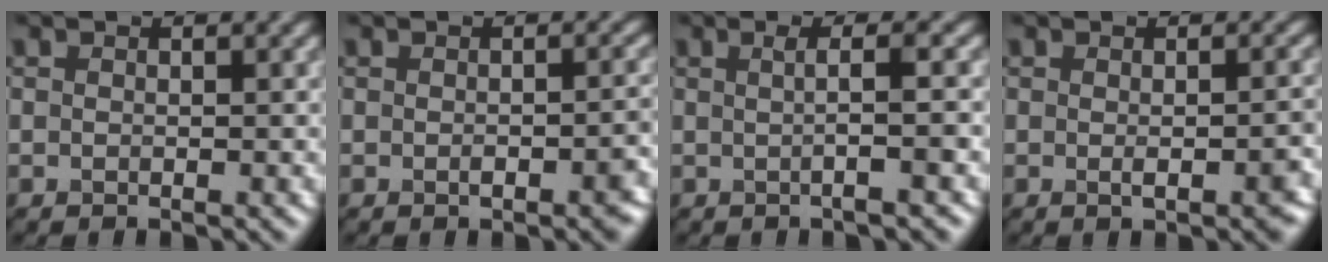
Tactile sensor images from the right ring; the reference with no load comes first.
{"total": 2.6, "force": [-1.1, 0.9, 2.2], "torque": [-0.027, 0.002, -0.012]}
{"total": 3.3, "force": [0.2, 1.0, 3.2], "torque": [-0.024, 0.008, -0.010]}
{"total": 3.0, "force": [-0.6, 0.9, 2.8], "torque": [-0.032, 0.001, -0.003]}